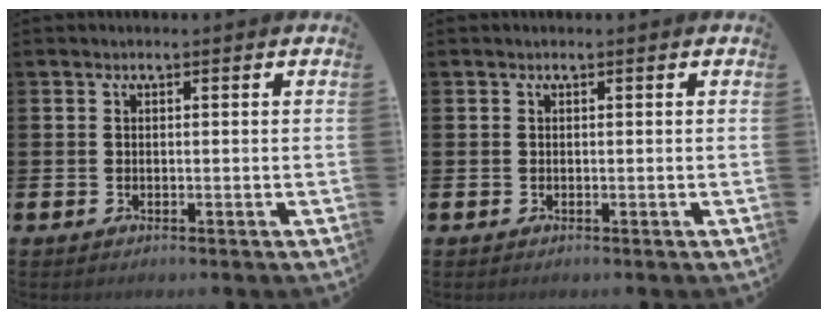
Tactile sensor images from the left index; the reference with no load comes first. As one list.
[{"total": 0.0}]